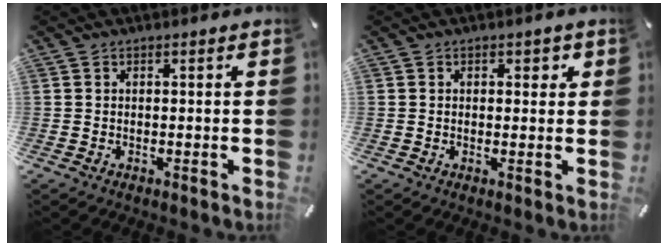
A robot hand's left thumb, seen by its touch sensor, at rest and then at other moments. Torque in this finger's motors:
{"motor_torque": [0.08, -0.26, 0.03, 0.02, 0.00]}